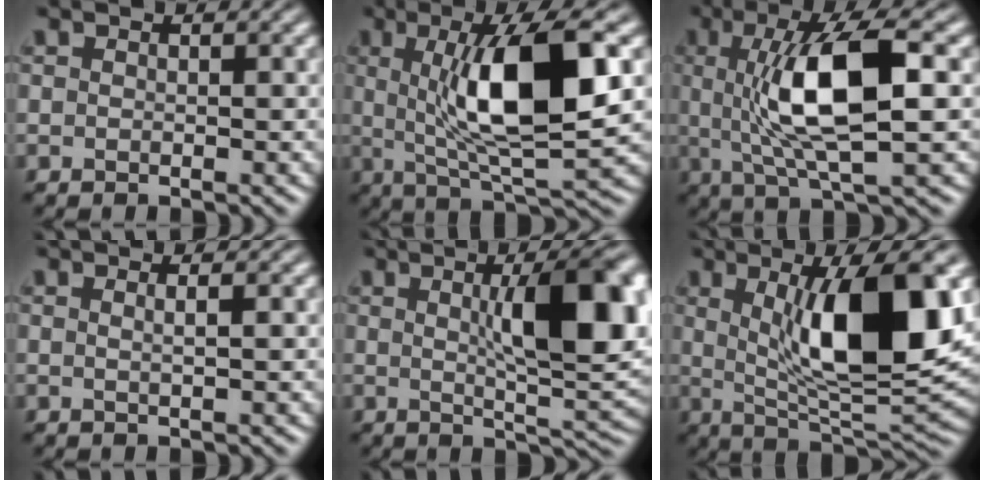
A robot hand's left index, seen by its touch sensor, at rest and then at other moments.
{"total": 10.0, "force": [1.8, 2.6, 9.5], "torque": [-0.147, 0.000, 0.036]}
{"total": 9.1, "force": [1.2, 2.5, 8.6], "torque": [-0.147, 0.004, 0.027]}
{"total": 1.1, "force": [0.4, 0.2, 1.0], "torque": [-0.008, 0.007, 0.002]}
{"total": 10.3, "force": [1.7, 2.7, 9.8], "torque": [-0.122, 0.006, 0.030]}
{"total": 11.2, "force": [2.4, 3.3, 10.4], "torque": [-0.152, -0.003, 0.046]}